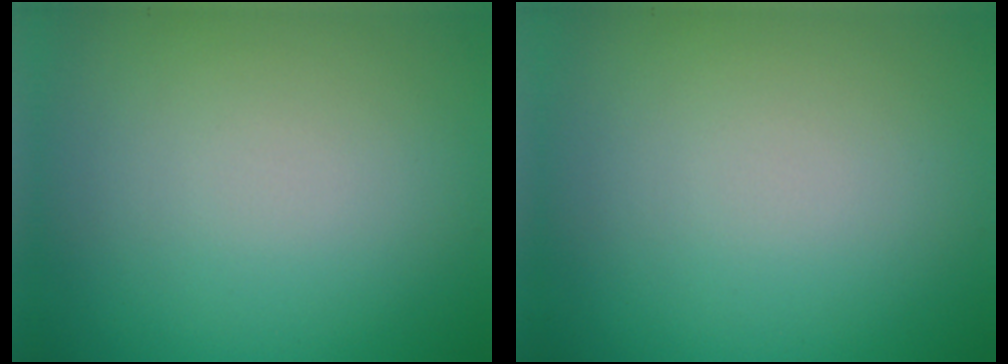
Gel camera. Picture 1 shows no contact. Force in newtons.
{"total": 0.0}